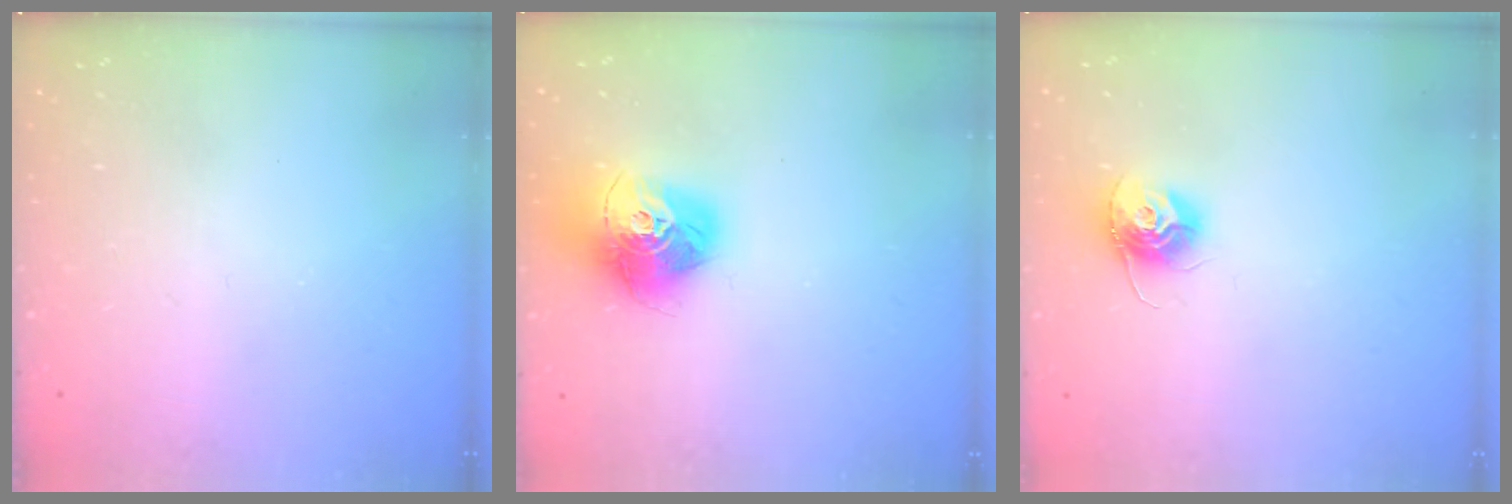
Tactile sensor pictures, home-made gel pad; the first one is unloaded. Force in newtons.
{"total": 17.0, "press": 16.9, "slide": 1.5}
{"total": 11.2, "press": 11.2, "slide": 0.7}